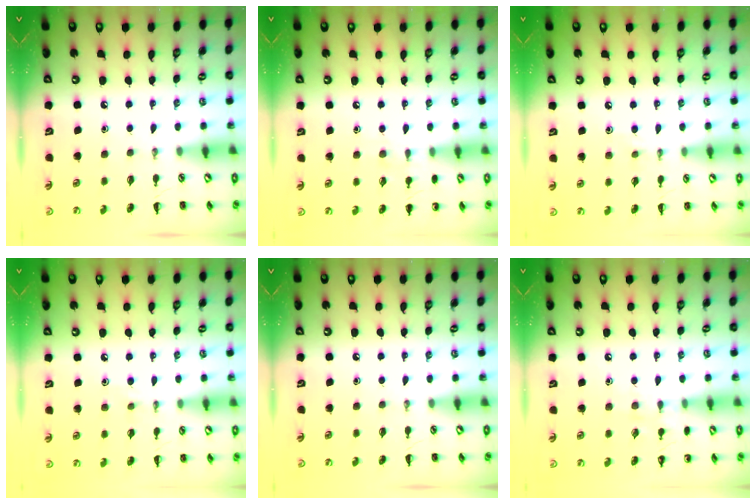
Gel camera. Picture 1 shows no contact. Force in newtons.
{"total": 6.7, "press": 6.4, "slide": 2.0}
{"total": 2.7, "press": 2.5, "slide": 0.9}
{"total": 2.7, "press": 2.5, "slide": 0.9}
{"total": 0.0}
{"total": 6.9, "press": 6.6, "slide": 1.9}